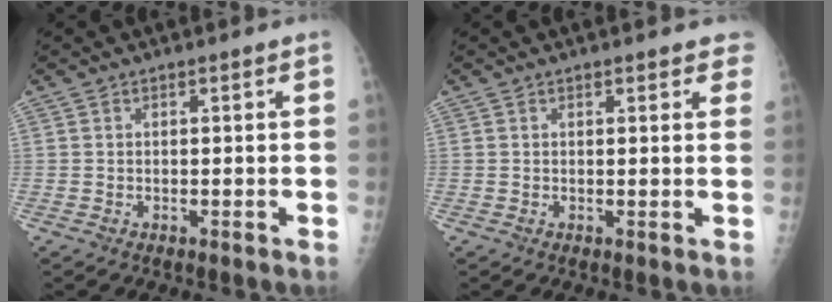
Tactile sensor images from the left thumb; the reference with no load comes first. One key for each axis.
{"total": 3.5, "fx": 2.8, "fy": 1.4, "fz": 1.7, "tx": 0.009, "ty": -0.003, "tz": 0.025}